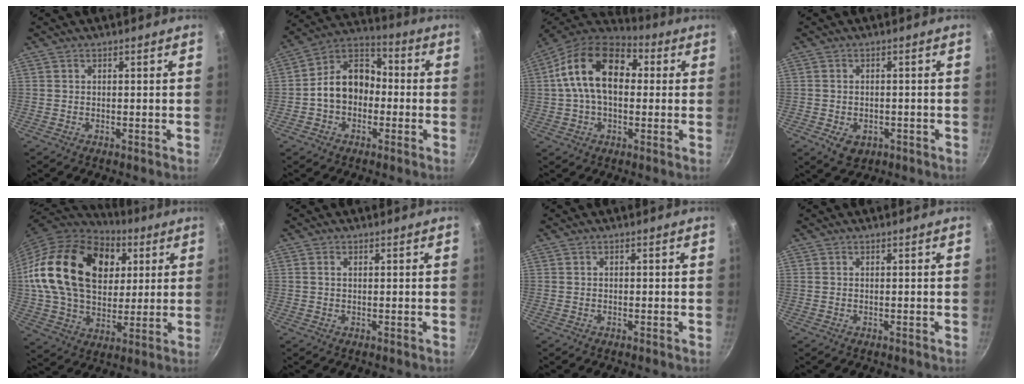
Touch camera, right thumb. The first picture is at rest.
{"total": 11.9, "force": [-1.7, 9.1, 7.5], "torque": [-0.085, 0.045, -0.049]}
{"total": 16.9, "force": [2.3, 10.8, 12.8], "torque": [-0.189, 0.026, 0.017]}
{"total": 4.5, "force": [-1.6, 3.3, 2.5], "torque": [-0.033, 0.008, -0.013]}
{"total": 27.5, "force": [7.6, 18.8, 18.5], "torque": [-0.306, 0.001, 0.132]}
{"total": 1.1, "force": [0.3, 0.7, 0.8], "torque": [-0.014, 0.003, 0.004]}
{"total": 0.0}
{"total": 0.0}